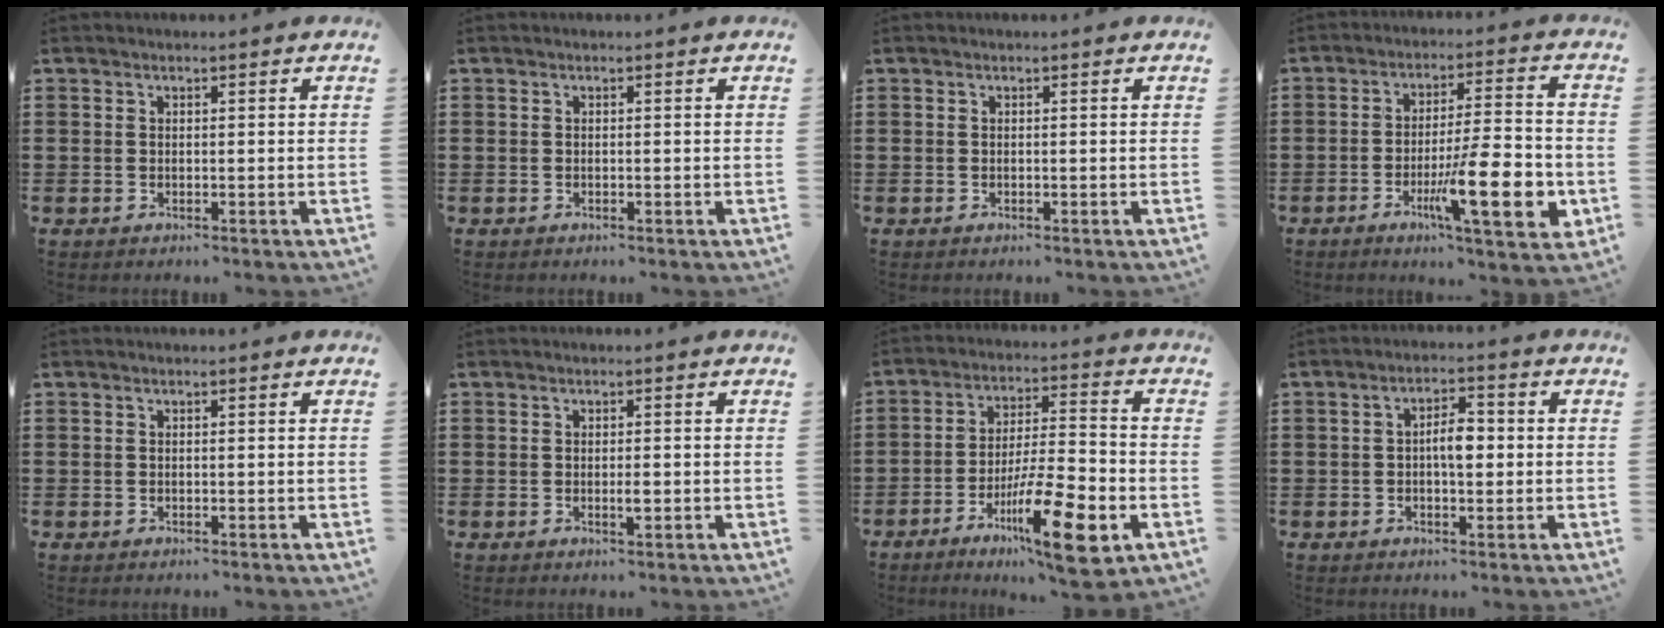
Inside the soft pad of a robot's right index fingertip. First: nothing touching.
{"total": 0.0}
{"total": 0.0}
{"total": 13.9, "force": [-4.7, 2.8, 12.8], "torque": [-0.207, -0.007, -0.077]}
{"total": 0.0}
{"total": 1.5, "force": [-0.3, 0.4, 1.5], "torque": [-0.026, -0.001, -0.005]}
{"total": 14.1, "force": [-6.7, 3.1, 12.1], "torque": [-0.222, 0.006, -0.112]}
{"total": 4.0, "force": [-0.1, 1.6, 3.6], "torque": [-0.060, 0.002, -0.006]}